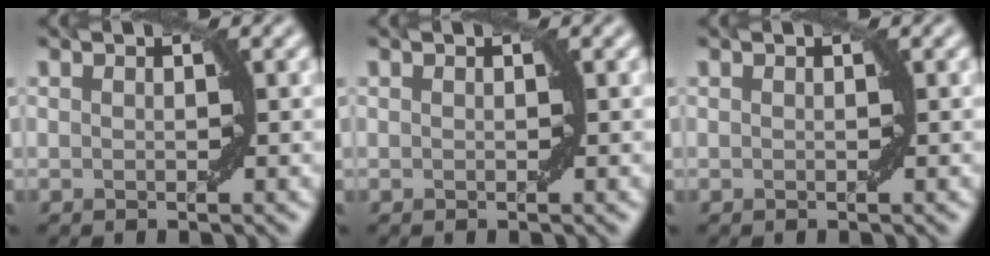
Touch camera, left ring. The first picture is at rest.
{"total": 0.0}
{"total": 0.0}